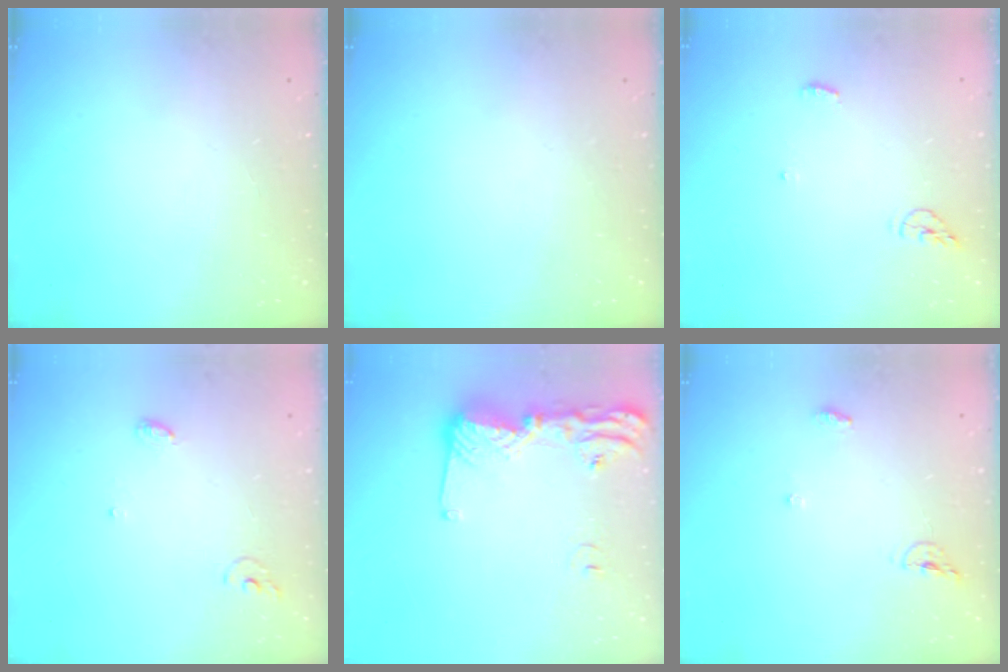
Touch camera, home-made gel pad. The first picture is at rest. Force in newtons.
{"total": 0.0}
{"total": 4.1, "press": 3.9, "slide": 1.3}
{"total": 3.8, "press": 3.8, "slide": 0.2}
{"total": 16.1, "press": 16.1, "slide": 1.2}
{"total": 6.8, "press": 6.7, "slide": 0.6}